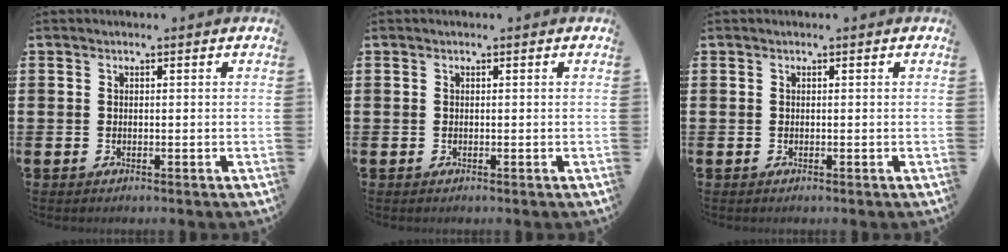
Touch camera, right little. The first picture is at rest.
{"total": 0.0}
{"total": 0.0}